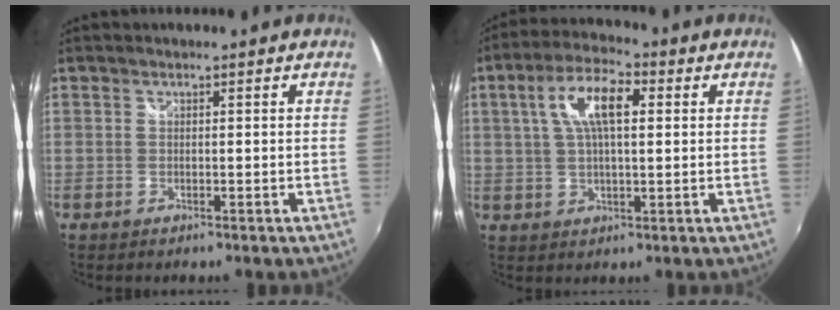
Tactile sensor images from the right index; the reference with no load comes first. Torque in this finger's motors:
{"motor_torque": [0.84, 0.54, 0.46, 0.11]}